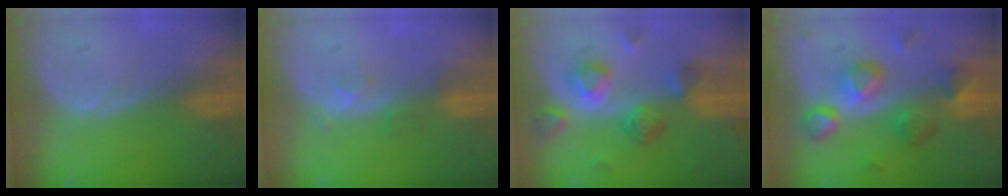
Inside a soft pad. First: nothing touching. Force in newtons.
{"total": 2.3, "press": 2.0, "slide": 1.1}
{"total": 7.9, "press": 7.7, "slide": 2.0}
{"total": 9.2, "press": 8.4, "slide": 3.8}